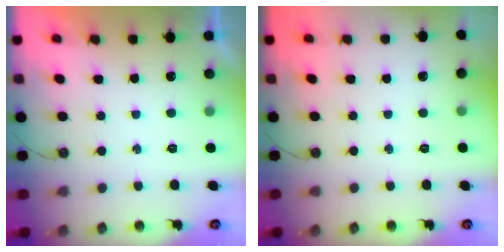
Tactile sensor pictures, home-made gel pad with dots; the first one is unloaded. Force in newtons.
{"total": 0.0}